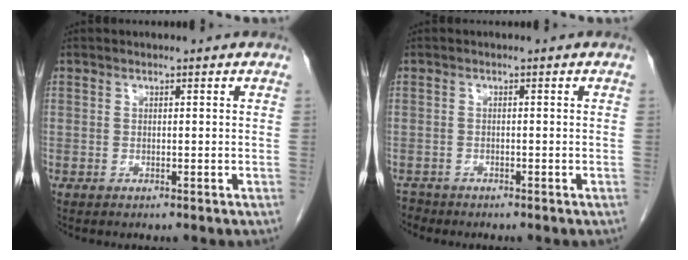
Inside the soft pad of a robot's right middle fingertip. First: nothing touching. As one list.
[{"total": 1.2, "force": [-1.1, 0.3, -0.4], "torque": [0.006, -0.003, -0.020]}]